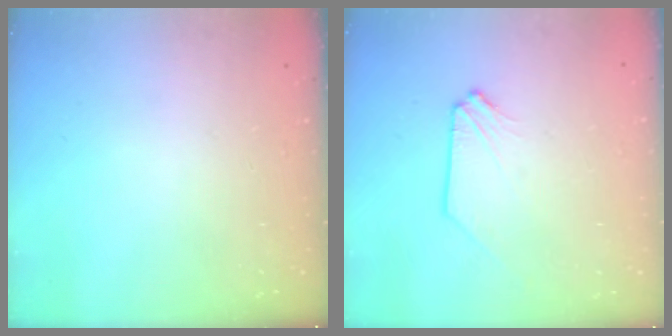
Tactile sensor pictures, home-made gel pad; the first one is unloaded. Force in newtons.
{"total": 0.8, "press": 0.8, "slide": 0.1}